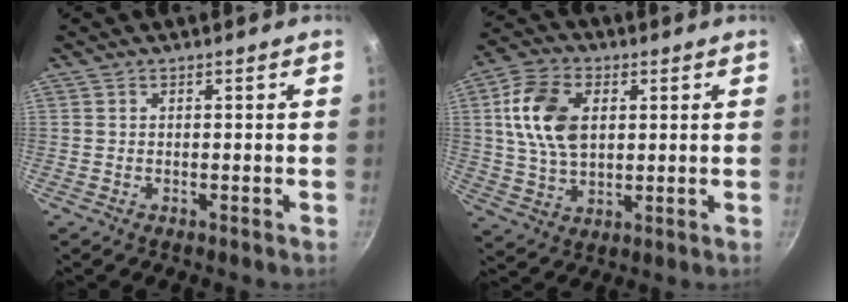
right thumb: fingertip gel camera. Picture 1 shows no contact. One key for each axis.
{"total": 12.9, "fx": 2.7, "fy": 8.4, "fz": 9.4, "tx": -0.163, "ty": 0.003, "tz": 0.047}